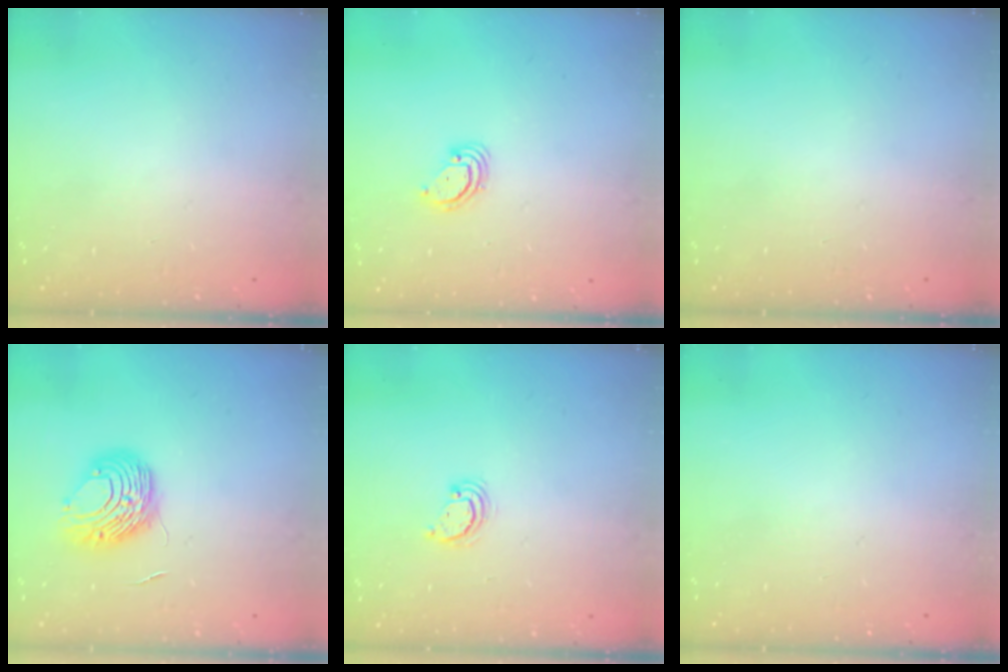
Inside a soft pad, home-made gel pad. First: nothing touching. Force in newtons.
{"total": 2.9, "press": 2.9, "slide": 0.2}
{"total": 0.0}
{"total": 8.7, "press": 8.7, "slide": 0.4}
{"total": 3.0, "press": 3.0, "slide": 0.2}
{"total": 0.0}